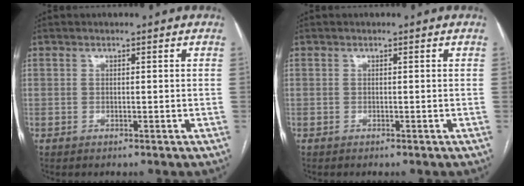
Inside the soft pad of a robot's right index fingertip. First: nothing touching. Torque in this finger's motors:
{"motor_torque": [0.18, 0.01, 0.01, 0.01]}